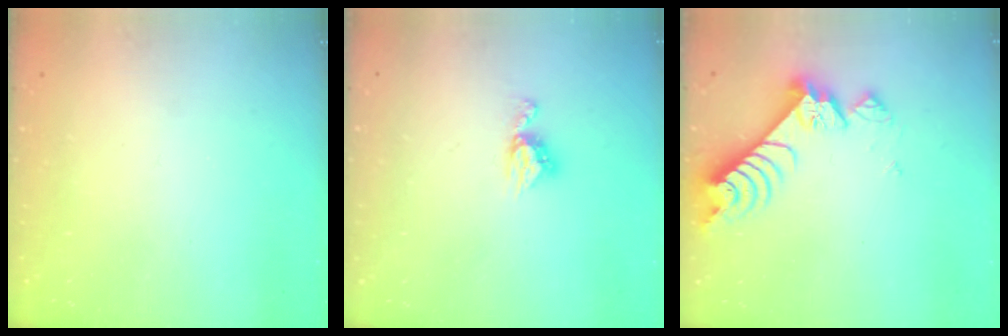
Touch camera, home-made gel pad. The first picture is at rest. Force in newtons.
{"total": 6.1, "press": 6.1, "slide": 0.4}
{"total": 8.5, "press": 8.4, "slide": 0.8}